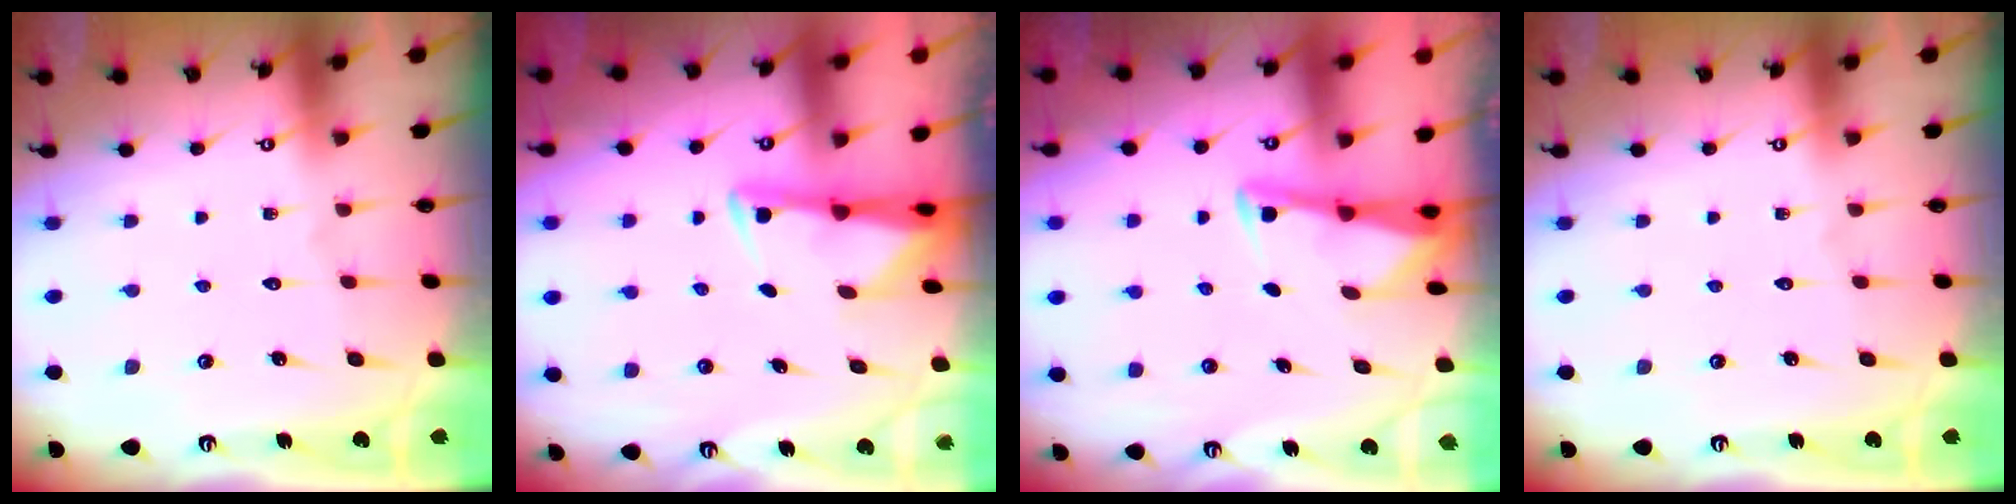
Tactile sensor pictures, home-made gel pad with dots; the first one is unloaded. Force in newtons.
{"total": 2.9, "press": 2.9, "slide": 0.6}
{"total": 3.3, "press": 3.3, "slide": 0.4}
{"total": 0.0}